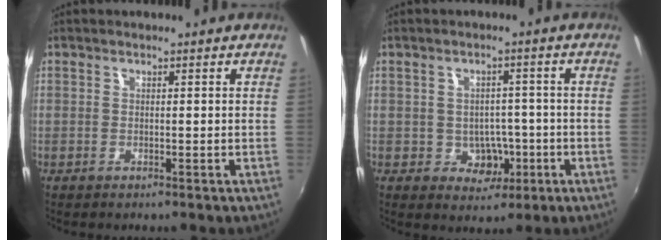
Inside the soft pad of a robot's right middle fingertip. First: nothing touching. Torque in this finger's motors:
{"motor_torque": [0.33, -0.26, 0.03, 0.00]}